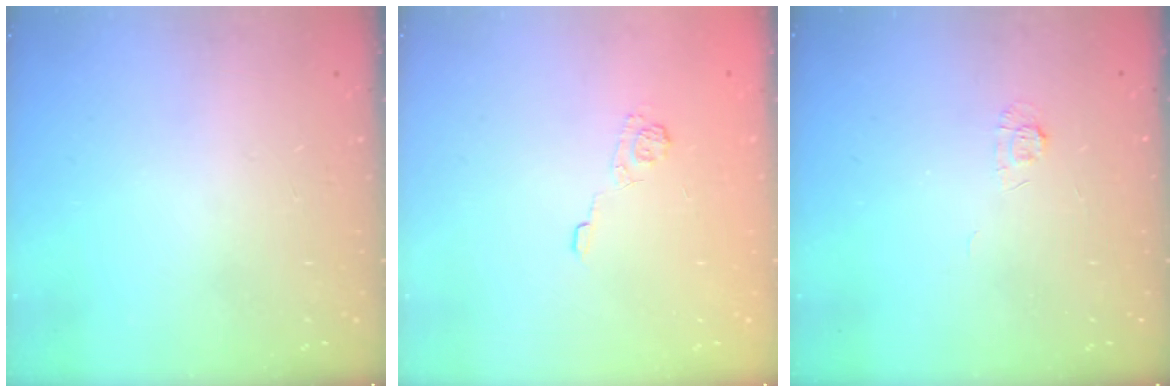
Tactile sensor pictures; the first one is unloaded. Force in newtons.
{"total": 3.6, "press": 3.3, "slide": 1.4}
{"total": 4.0, "press": 4.0, "slide": 0.4}